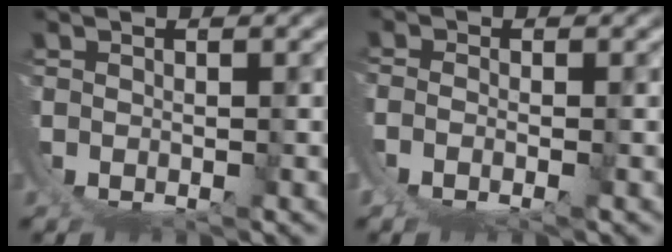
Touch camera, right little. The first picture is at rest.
{"total": 3.0, "force": [0.1, 2.0, 2.3], "torque": [-0.062, -0.013, 0.006]}